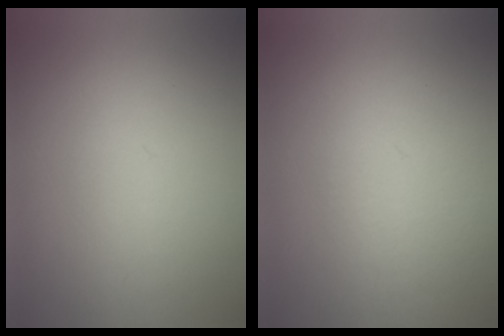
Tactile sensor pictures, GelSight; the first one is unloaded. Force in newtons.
{"total": 5.5}